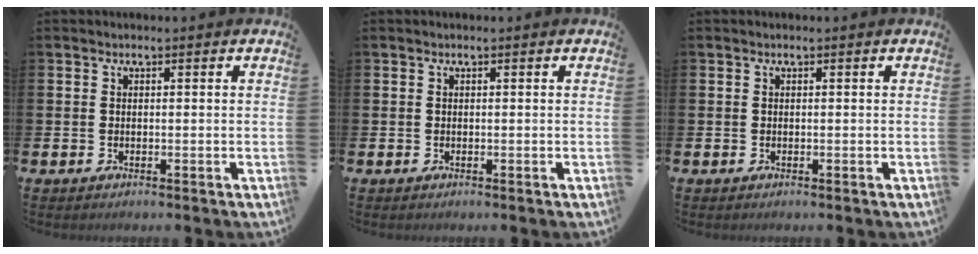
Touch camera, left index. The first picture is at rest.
{"total": 0.0}
{"total": 0.0}